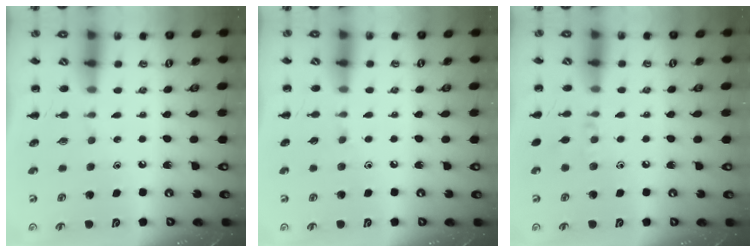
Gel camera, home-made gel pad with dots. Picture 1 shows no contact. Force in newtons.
{"total": 2.9, "press": 2.7, "slide": 1.1}
{"total": 5.8, "press": 5.4, "slide": 2.0}